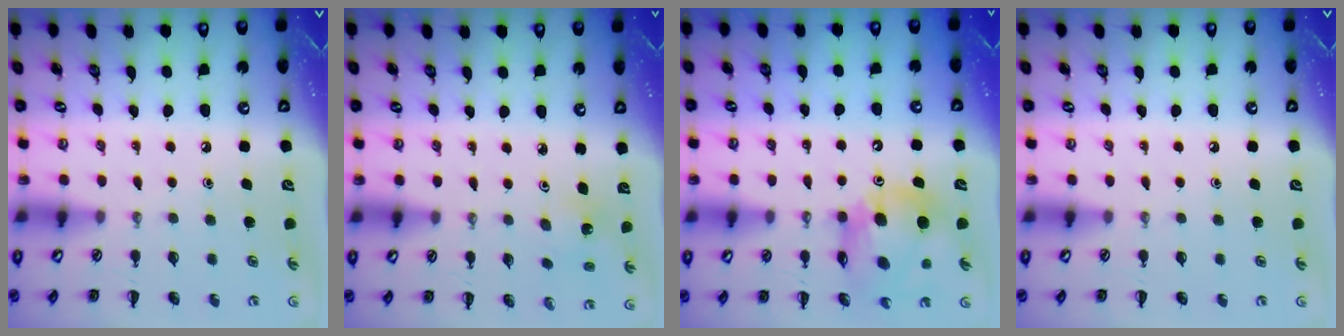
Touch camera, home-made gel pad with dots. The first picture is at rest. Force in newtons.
{"total": 2.1, "press": 1.9, "slide": 0.7}
{"total": 13.0, "press": 12.2, "slide": 4.4}
{"total": 0.0}